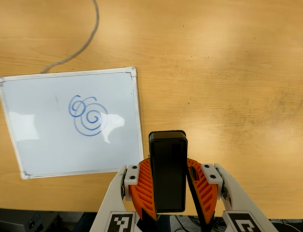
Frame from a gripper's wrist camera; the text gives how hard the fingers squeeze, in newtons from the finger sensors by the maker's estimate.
{"total": 6.4, "left": 6.3, "right": 6.5}